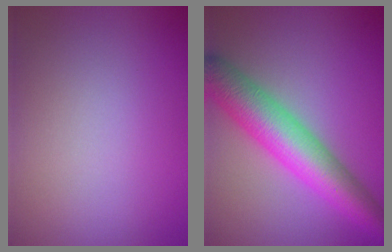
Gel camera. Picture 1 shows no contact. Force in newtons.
{"total": 7.6, "press": 7.6, "slide": 0.1}